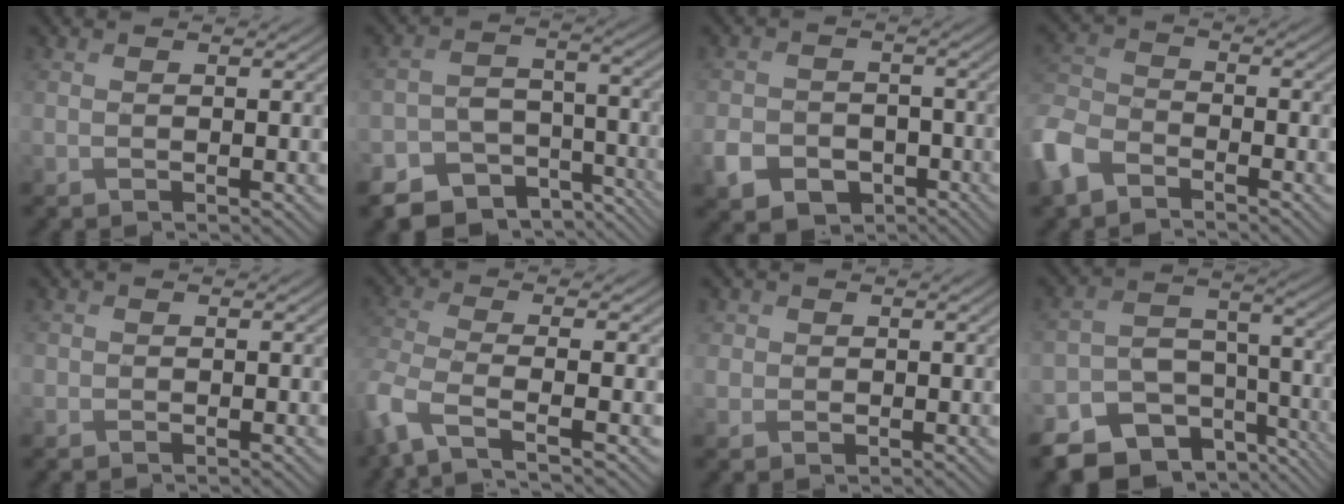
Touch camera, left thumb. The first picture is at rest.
{"total": 10.1, "force": [-7.1, 6.1, 3.7], "torque": [-0.077, -0.014, -0.112]}
{"total": 6.0, "force": [-2.9, 4.6, 2.6], "torque": [-0.058, -0.014, -0.056]}
{"total": 7.9, "force": [-5.4, 4.1, 4.1], "torque": [-0.111, -0.011, -0.129]}
{"total": 0.7, "force": [-0.1, 0.6, 0.2], "torque": [-0.001, -0.004, -0.003]}
{"total": 6.4, "force": [-3.6, 1.7, 5.0], "torque": [-0.115, -0.013, -0.084]}
{"total": 1.8, "force": [0.4, 1.7, 0.3], "torque": [-0.009, -0.005, 0.007]}
{"total": 13.0, "force": [-8.4, 8.4, 5.4], "torque": [-0.126, -0.025, -0.123]}